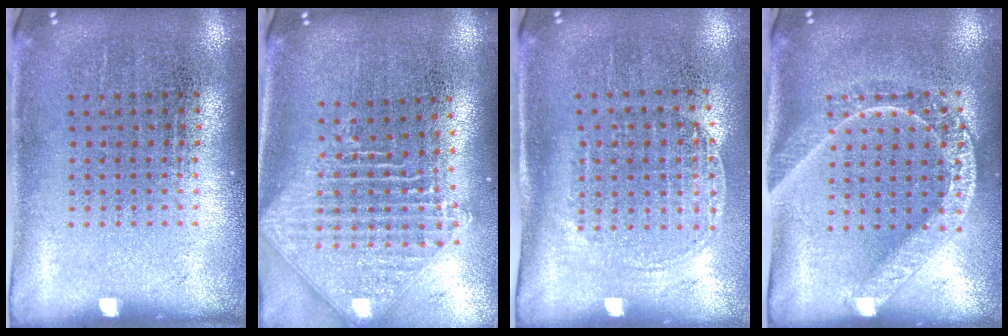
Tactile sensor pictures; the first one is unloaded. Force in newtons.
{"total": 2.4, "press": 1.8, "slide": 1.6}
{"total": 1.4, "press": 1.2, "slide": 0.8}
{"total": 1.9, "press": 1.7, "slide": 0.9}